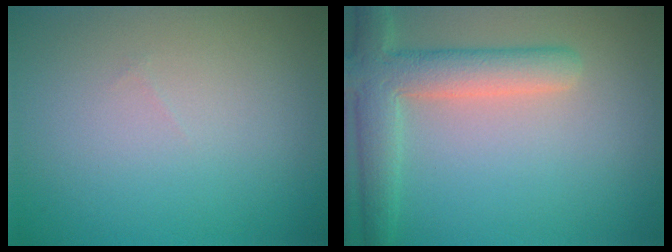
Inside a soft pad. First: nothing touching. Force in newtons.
{"total": 5.3, "press": 5.3, "slide": 0.4}